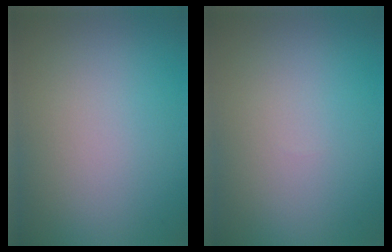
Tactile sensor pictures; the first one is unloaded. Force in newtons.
{"total": 0.0}